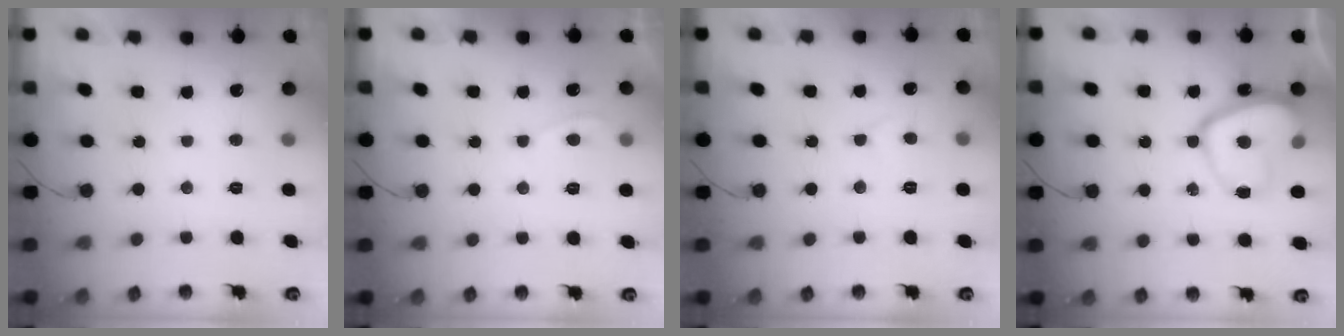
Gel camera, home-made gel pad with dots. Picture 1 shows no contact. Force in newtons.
{"total": 3.0, "press": 3.0, "slide": 0.4}
{"total": 4.7, "press": 4.6, "slide": 0.5}
{"total": 13.8, "press": 13.8, "slide": 1.1}